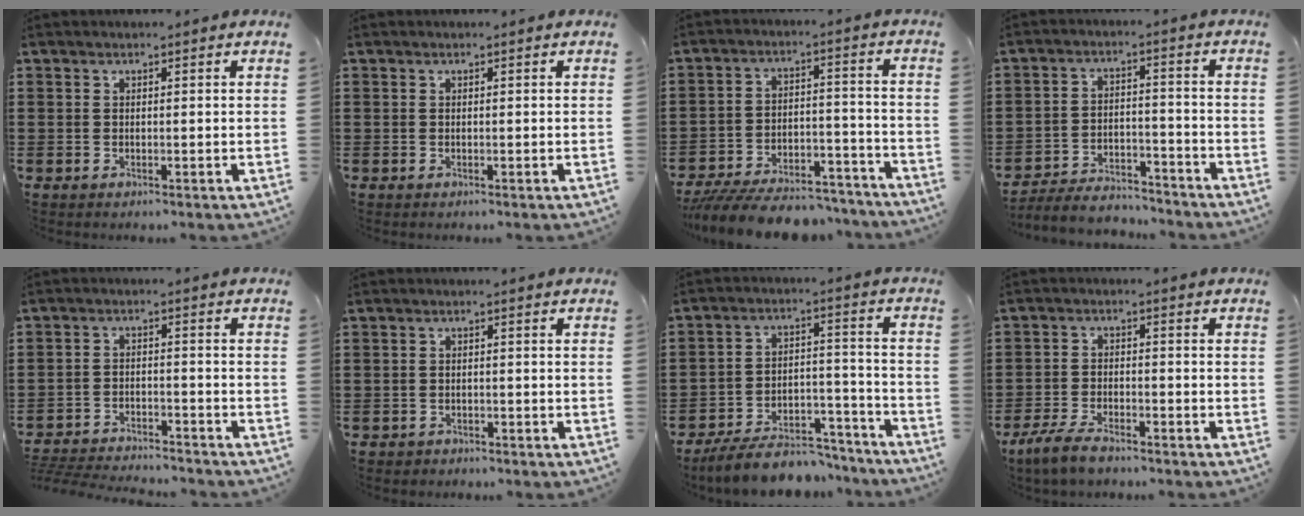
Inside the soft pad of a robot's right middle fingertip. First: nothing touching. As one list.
[{"total": 0.0}, {"total": 8.6, "force": [-8.1, 1.7, 2.3], "torque": [-0.033, 0.028, -0.154]}, {"total": 5.1, "force": [-4.9, 1.0, 0.9], "torque": [-0.023, 0.007, -0.101]}, {"total": 4.2, "force": [-4.2, 0.3, 0.4], "torque": [-0.017, 0.001, -0.090]}, {"total": 1.2, "force": [-1.1, 0.5, -0.1], "torque": [-0.002, 0.004, -0.025]}, {"total": 9.1, "force": [-8.2, 2.3, 3.2], "torque": [-0.046, 0.032, -0.154]}, {"total": 4.6, "force": [-3.8, 1.4, 2.3], "torque": [-0.059, -0.002, -0.078]}]